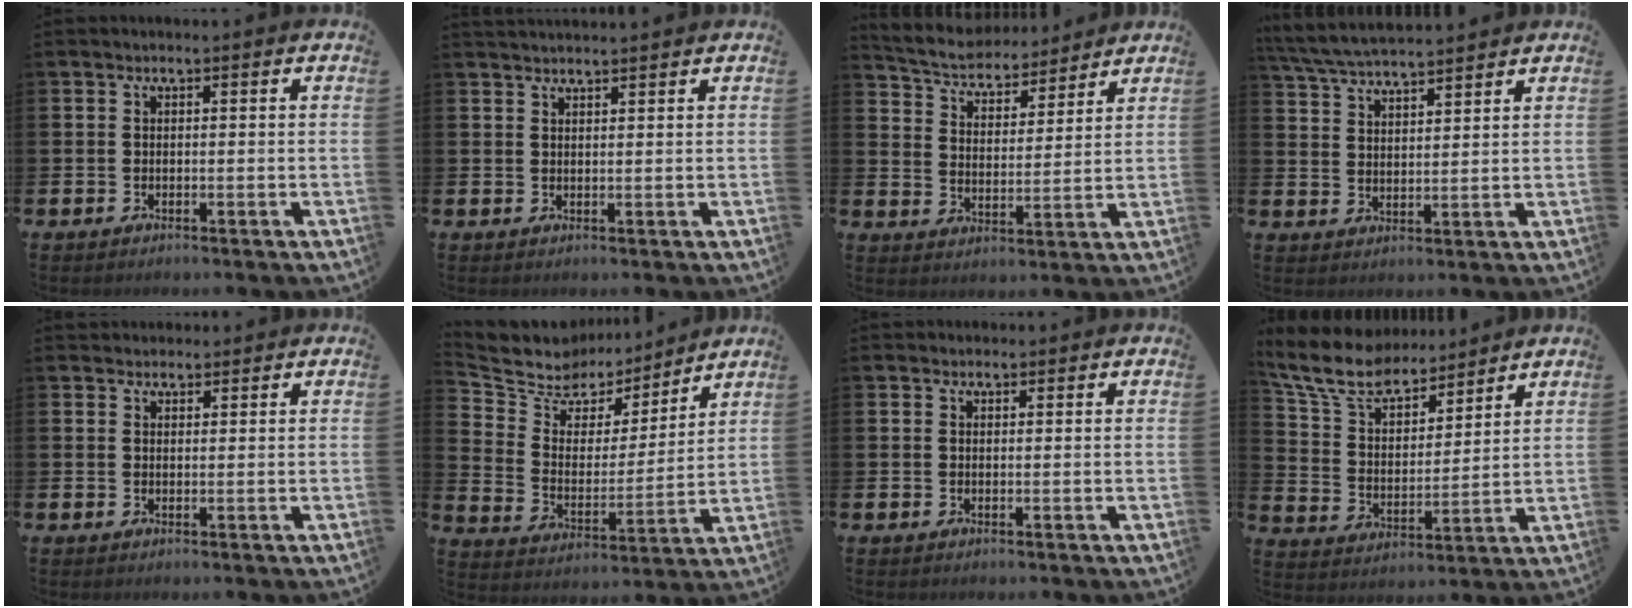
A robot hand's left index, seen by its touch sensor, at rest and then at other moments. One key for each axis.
{"total": 1.9, "fx": 1.9, "fy": 0.2, "fz": 0.1, "tx": 0.006, "ty": -0.010, "tz": 0.032}
{"total": 5.6, "fx": 5.4, "fy": 1.4, "fz": 0.5, "tx": -0.037, "ty": -0.044, "tz": 0.089}
{"total": 5.5, "fx": 5.4, "fy": 0.4, "fz": 1.1, "tx": -0.040, "ty": -0.028, "tz": 0.096}
{"total": 1.9, "fx": 1.8, "fy": 0.6, "fz": -0.2, "tx": 0.015, "ty": -0.008, "tz": 0.030}
{"total": 7.7, "fx": 7.0, "fy": 3.2, "fz": 0.0, "tx": -0.048, "ty": -0.058, "tz": 0.125}
{"total": 1.1, "fx": 1.0, "fy": 0.5, "fz": 0.0, "tx": 0.016, "ty": 0.000, "tz": 0.014}
{"total": 9.5, "fx": 8.6, "fy": 2.9, "fz": 2.9, "tx": -0.095, "ty": -0.052, "tz": 0.155}